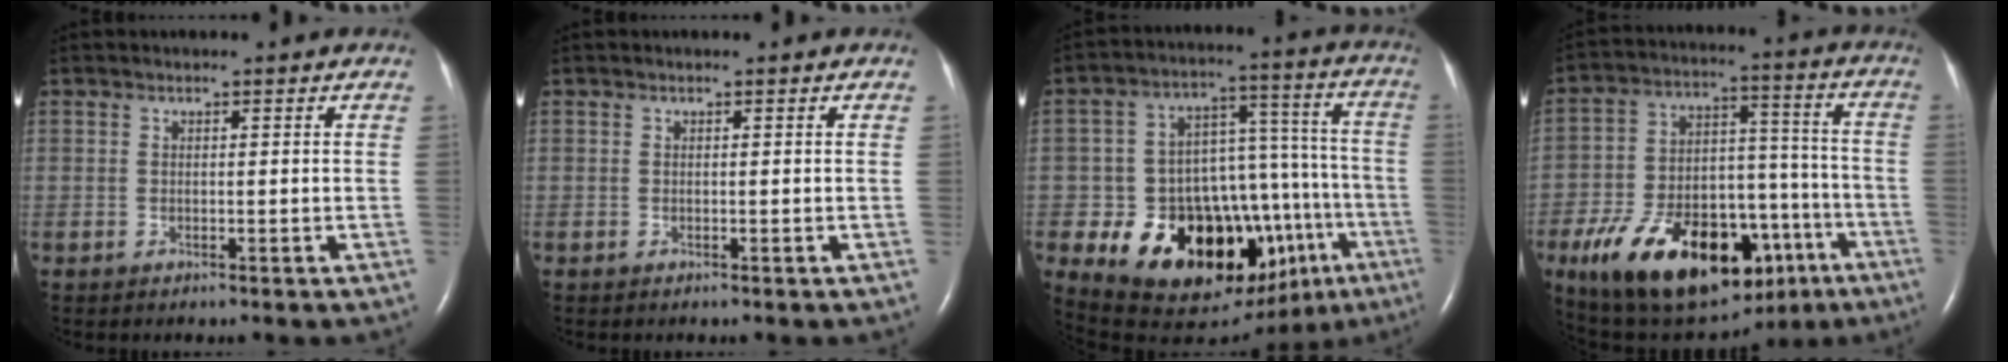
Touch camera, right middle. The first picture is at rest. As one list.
[{"total": 0.0}, {"total": 24.4, "force": [-11.7, 11.9, 17.8], "torque": [-0.189, 0.059, -0.156]}, {"total": 26.7, "force": [-14.6, 12.6, 18.5], "torque": [-0.286, 0.021, -0.220]}]